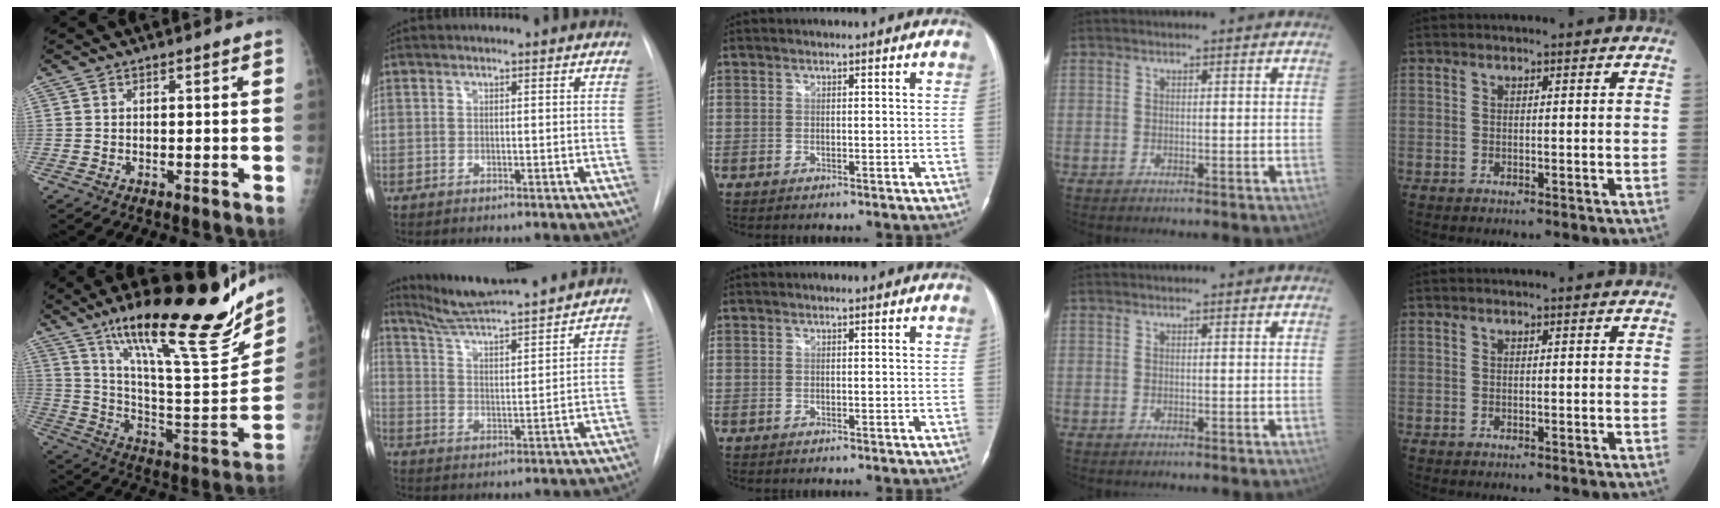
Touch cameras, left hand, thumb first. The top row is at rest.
{"thumb": {"total": 28.0, "force": [19.3, 5.3, 19.5], "torque": [-0.280, -0.086, 0.319]}, "index": {"total": 19.5, "force": [18.1, 0.3, 7.1], "torque": [-0.119, -0.012, 0.264]}}